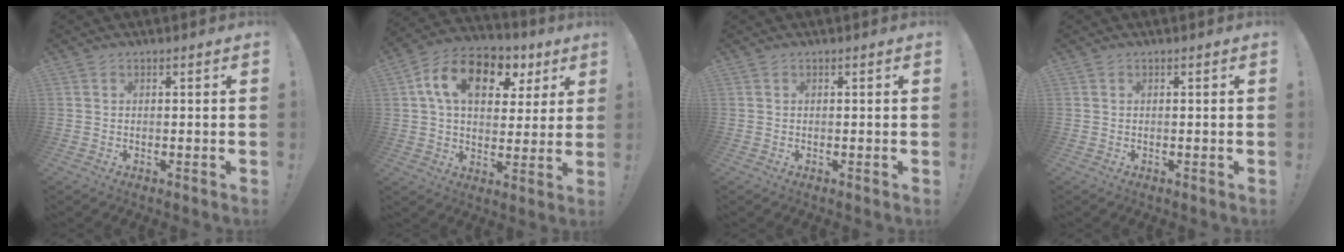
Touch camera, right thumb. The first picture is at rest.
{"total": 15.9, "force": [6.4, 10.3, 10.3], "torque": [-0.168, -0.016, 0.116]}
{"total": 0.0}
{"total": 0.0}